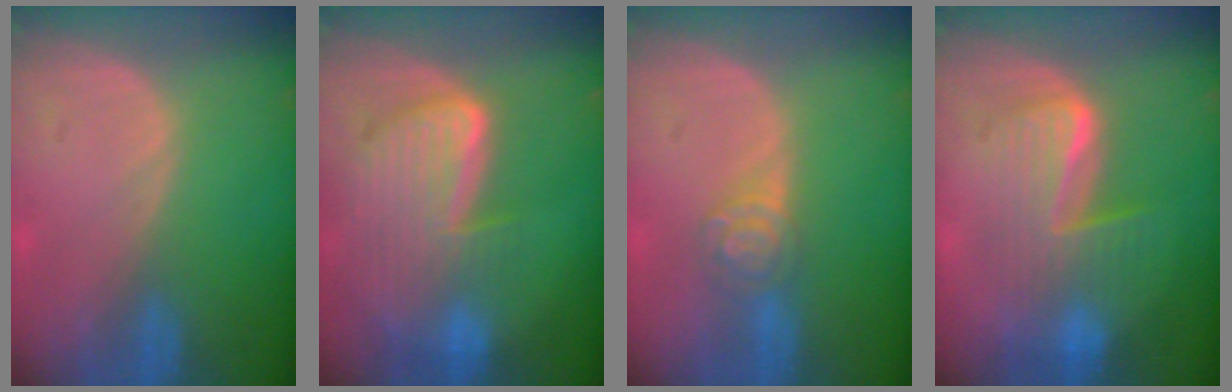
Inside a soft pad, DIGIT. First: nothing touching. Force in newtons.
{"total": 9.8, "press": 8.2, "slide": 5.3}
{"total": 4.1, "press": 3.9, "slide": 1.2}
{"total": 7.6, "press": 7.6, "slide": 0.3}